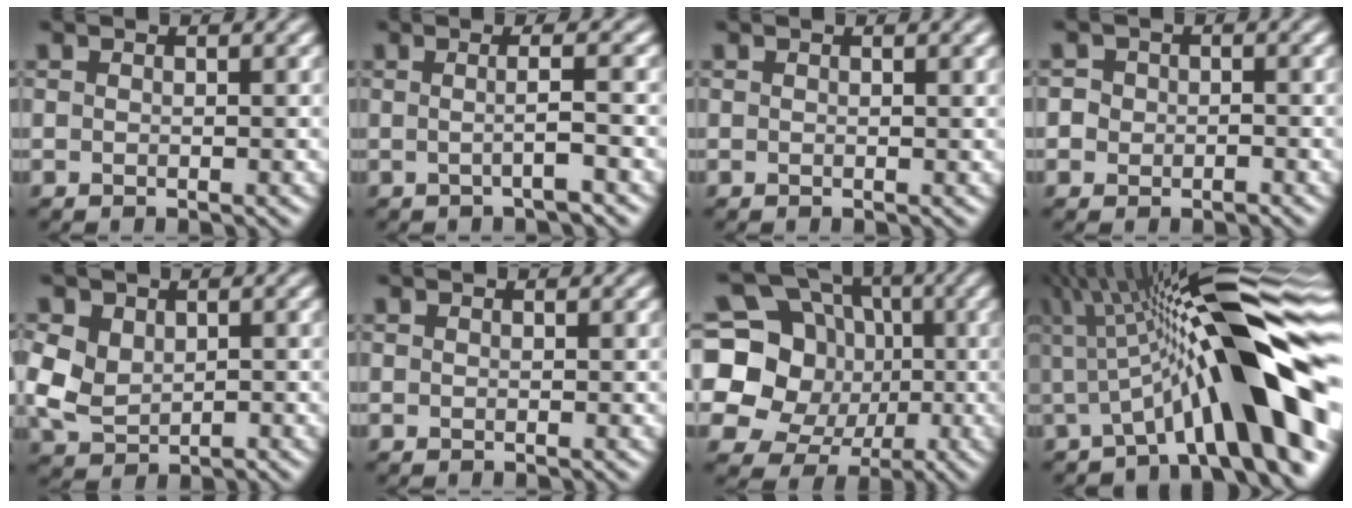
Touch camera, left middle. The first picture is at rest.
{"total": 3.0, "force": [-0.2, 0.8, 2.9], "torque": [-0.038, 0.001, -0.013]}
{"total": 1.1, "force": [0.6, 0.3, 0.9], "torque": [-0.006, 0.006, 0.007]}
{"total": 1.8, "force": [-0.5, 1.7, 0.5], "torque": [0.008, 0.003, -0.016]}
{"total": 4.8, "force": [0.4, 3.6, 3.1], "torque": [-0.074, -0.001, 0.007]}
{"total": 0.0}
{"total": 17.8, "force": [0.4, 16.3, 7.2], "torque": [-0.187, 0.021, -0.028]}
{"total": 14.5, "force": [-0.4, 2.7, 14.2], "torque": [-0.197, 0.025, -0.009]}